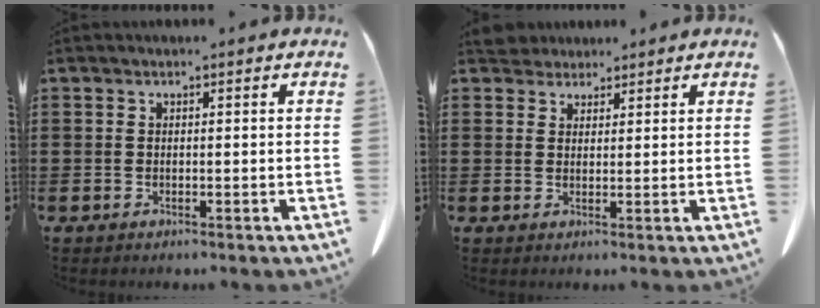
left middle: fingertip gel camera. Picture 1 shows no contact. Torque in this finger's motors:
{"motor_torque": [0.90, 0.84, 0.01, -0.01]}